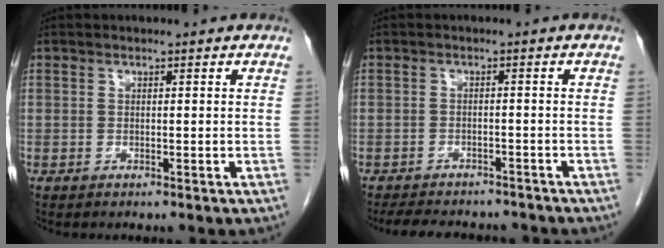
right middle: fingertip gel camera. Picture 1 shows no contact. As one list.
[{"total": 10.5, "force": [-9.4, 3.4, 3.4], "torque": [-0.066, 0.001, -0.119]}]